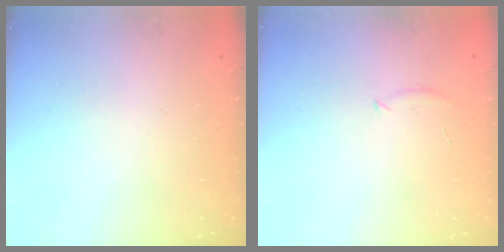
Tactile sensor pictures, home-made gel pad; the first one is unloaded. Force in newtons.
{"total": 5.5, "press": 5.2, "slide": 1.5}